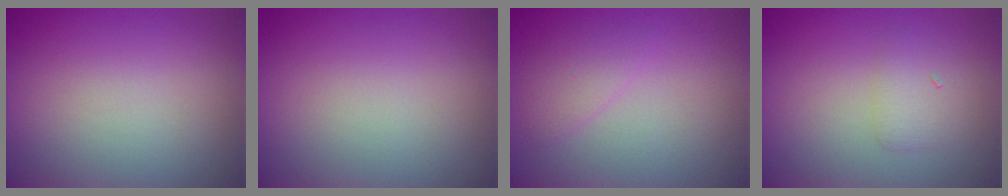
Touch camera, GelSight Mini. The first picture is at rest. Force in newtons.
{"total": 0.0}
{"total": 1.7, "press": 1.7, "slide": 0.2}
{"total": 1.7, "press": 1.7, "slide": 0.1}